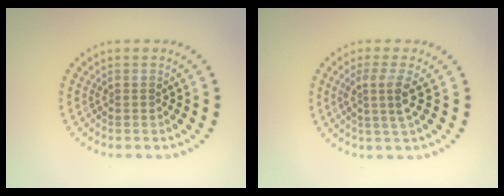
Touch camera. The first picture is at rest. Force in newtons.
{"total": 2.6, "press": 2.0, "slide": 1.8}